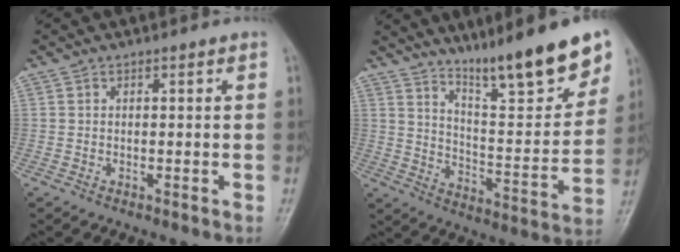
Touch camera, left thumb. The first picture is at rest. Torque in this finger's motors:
{"motor_torque": [0.73, 0.49, 1.27, -1.50, 0.12]}